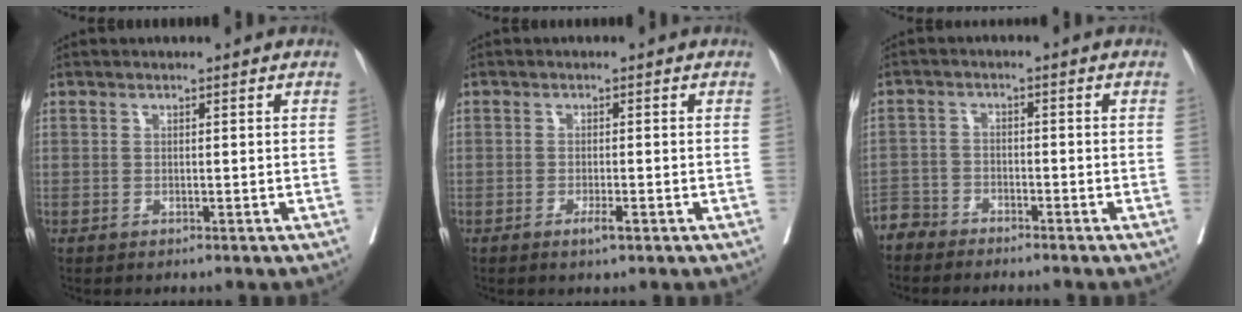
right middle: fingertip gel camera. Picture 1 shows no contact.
{"total": 1.8, "force": [-1.0, 0.2, 1.5], "torque": [-0.028, -0.003, -0.017]}
{"total": 3.6, "force": [-3.5, 0.8, -0.5], "torque": [0.010, -0.008, -0.071]}